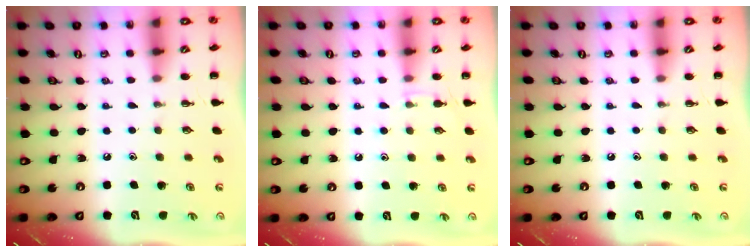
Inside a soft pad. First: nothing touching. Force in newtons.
{"total": 4.3, "press": 3.9, "slide": 1.7}
{"total": 0.0}